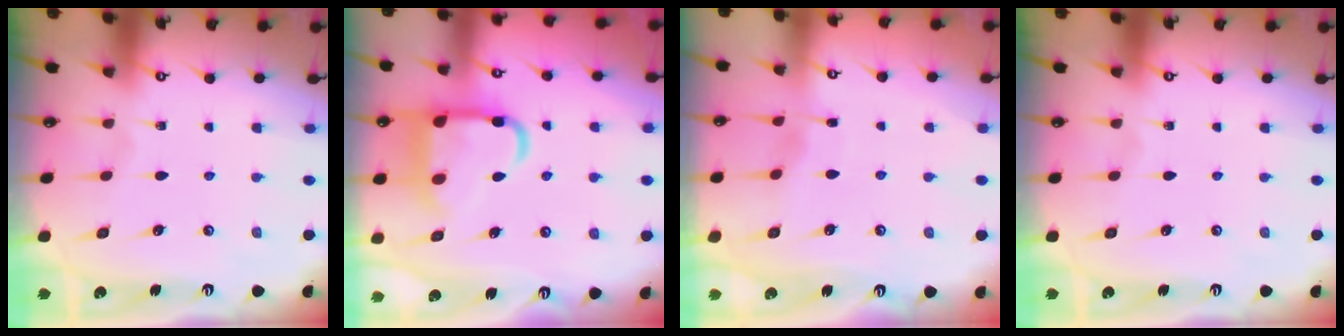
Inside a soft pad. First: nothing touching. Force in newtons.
{"total": 15.0, "press": 14.9, "slide": 1.4}
{"total": 3.3, "press": 3.2, "slide": 0.5}
{"total": 0.0}